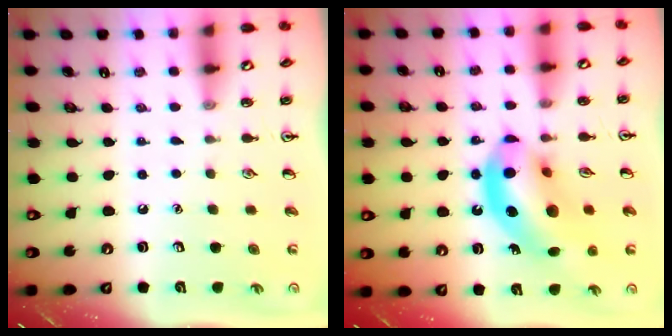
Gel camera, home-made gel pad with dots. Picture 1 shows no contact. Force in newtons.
{"total": 15.2, "press": 14.6, "slide": 4.2}